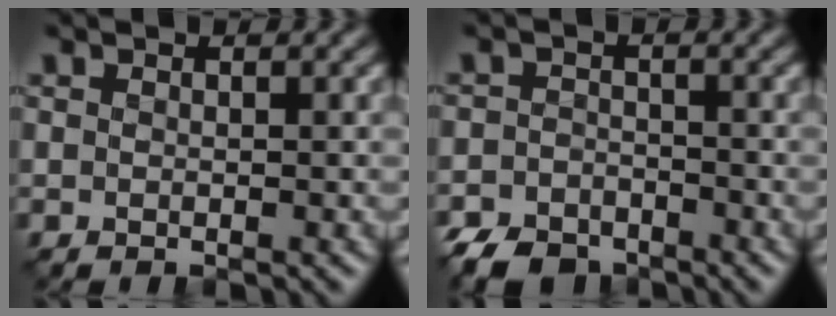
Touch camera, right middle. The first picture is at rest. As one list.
[{"total": 4.3, "force": [-3.5, 2.1, 1.3], "torque": [-0.024, -0.005, -0.068]}]